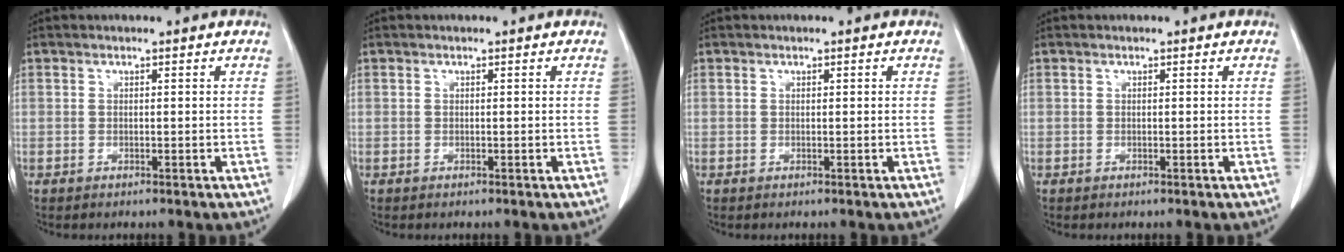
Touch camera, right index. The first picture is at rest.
{"total": 0.0}
{"total": 0.0}
{"total": 0.0}